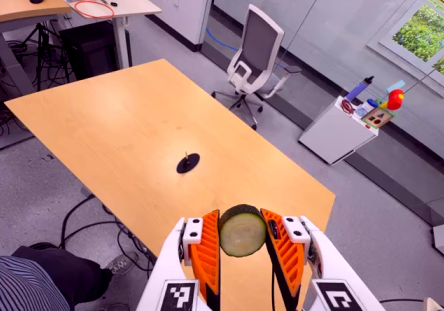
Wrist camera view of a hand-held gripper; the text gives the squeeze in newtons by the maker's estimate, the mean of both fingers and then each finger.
{"total": 9.6, "left": 9.0, "right": 10.2}